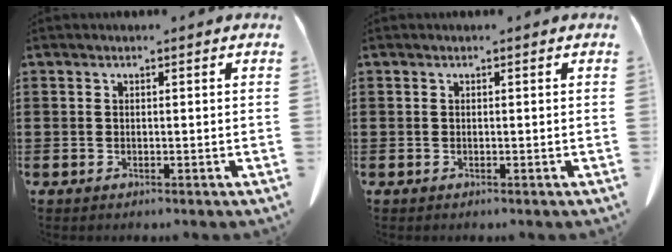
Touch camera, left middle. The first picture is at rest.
{"total": 0.0}